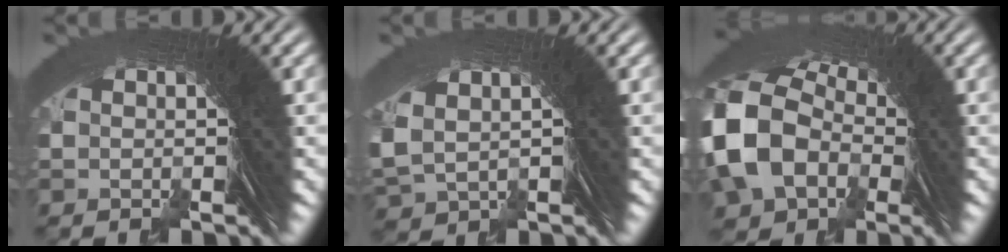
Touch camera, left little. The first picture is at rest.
{"total": 2.2, "force": [0.6, 1.7, 1.3], "torque": [-0.038, -0.016, 0.030]}
{"total": 11.8, "force": [1.3, 9.1, 7.4], "torque": [-0.179, -0.016, 0.020]}